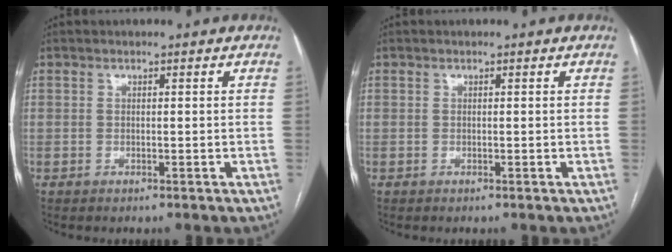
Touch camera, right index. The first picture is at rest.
{"total": 0.0}